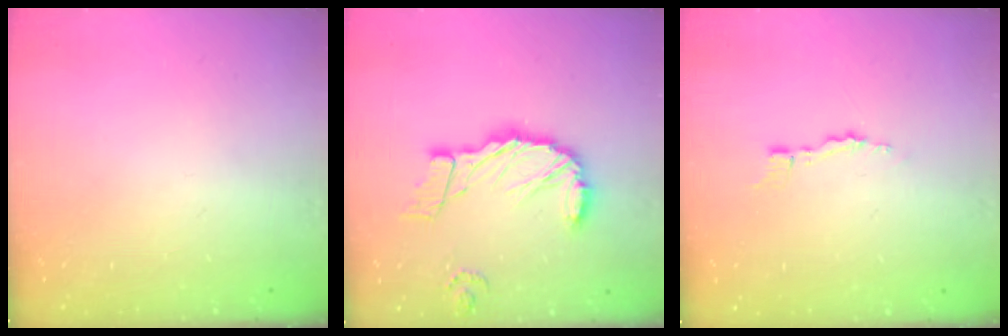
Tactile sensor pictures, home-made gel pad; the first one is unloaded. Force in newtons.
{"total": 14.7, "press": 14.5, "slide": 2.3}
{"total": 3.0, "press": 3.0, "slide": 0.3}